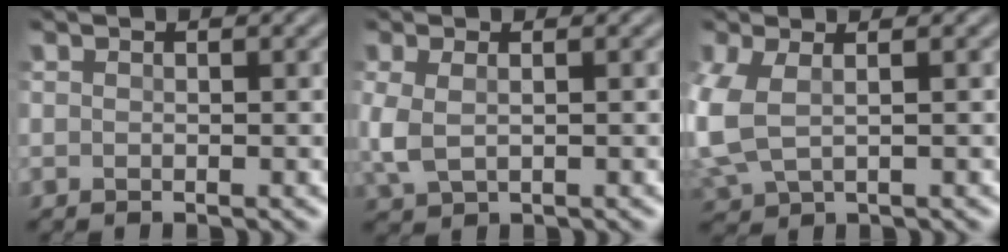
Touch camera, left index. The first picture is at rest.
{"total": 3.1, "force": [-0.4, 1.8, 2.5], "torque": [-0.065, -0.008, -0.002]}
{"total": 5.3, "force": [-0.4, 3.2, 4.1], "torque": [-0.118, -0.009, -0.001]}